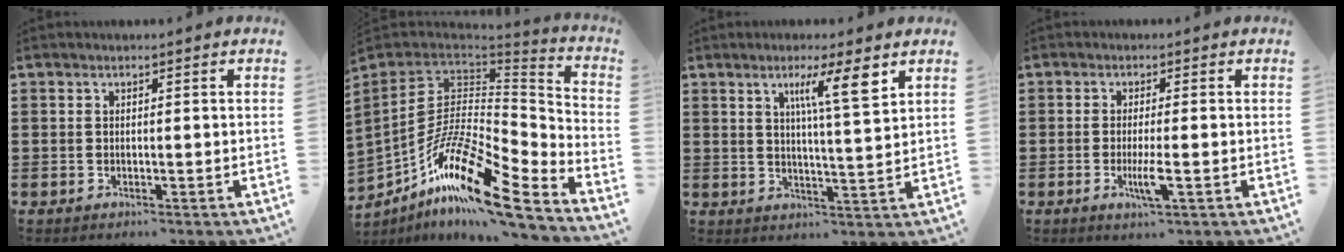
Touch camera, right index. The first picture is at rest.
{"total": 17.2, "force": [-10.3, 5.0, 12.8], "torque": [-0.260, 0.014, -0.193]}
{"total": 7.1, "force": [3.5, 0.4, 6.1], "torque": [-0.113, -0.001, 0.052]}
{"total": 4.0, "force": [-1.3, 0.3, 3.7], "torque": [-0.077, -0.013, -0.026]}